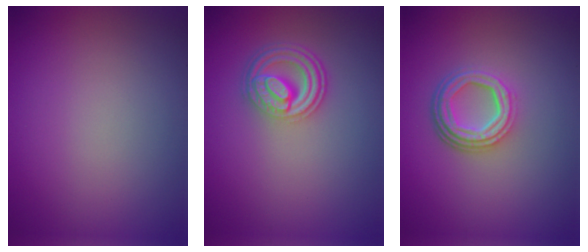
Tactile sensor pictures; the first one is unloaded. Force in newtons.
{"total": 4.7, "press": 3.5, "slide": 3.1}
{"total": 4.4, "press": 3.3, "slide": 3.0}